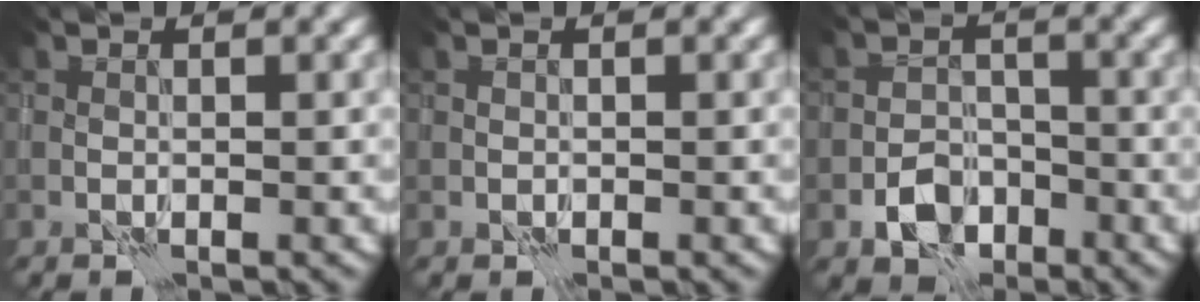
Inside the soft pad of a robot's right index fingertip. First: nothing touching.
{"total": 0.0}
{"total": 3.2, "force": [-1.8, 2.3, 1.3], "torque": [-0.013, 0.000, -0.036]}